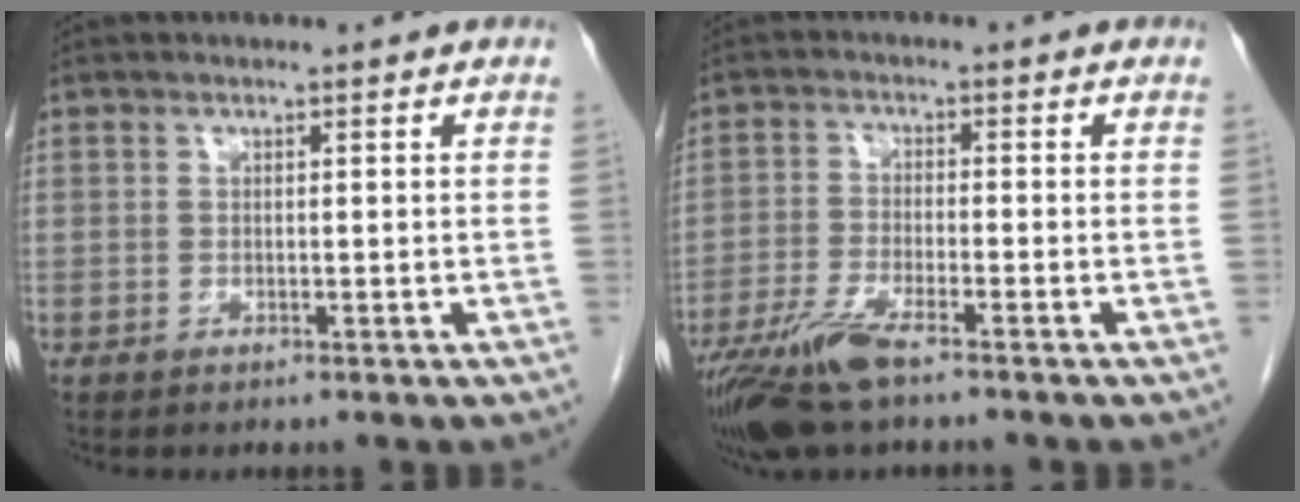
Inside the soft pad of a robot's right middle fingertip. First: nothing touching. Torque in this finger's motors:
{"motor_torque": [1.16, -0.98, 0.14, 0.08]}